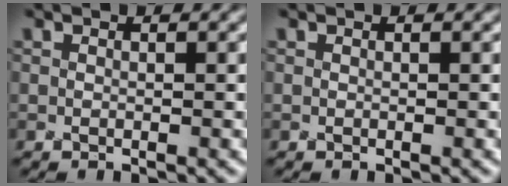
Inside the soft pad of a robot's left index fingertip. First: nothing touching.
{"total": 0.0}